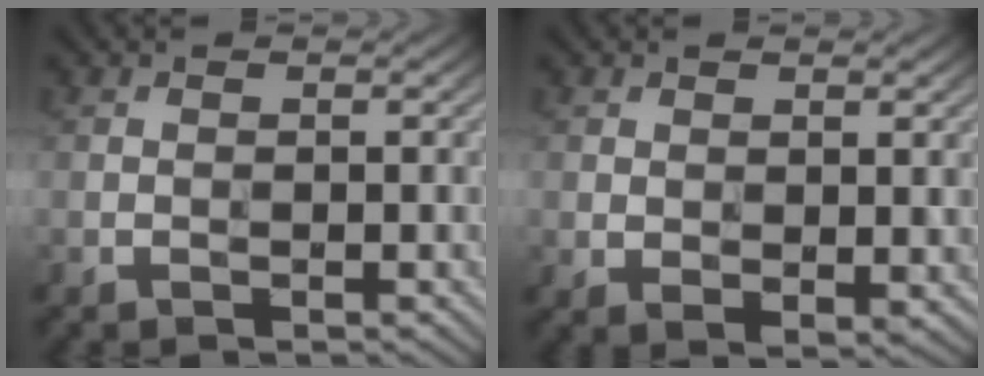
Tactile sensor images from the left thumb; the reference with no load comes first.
{"total": 2.5, "force": [0.9, 1.4, 2.0], "torque": [-0.035, -0.010, 0.021]}